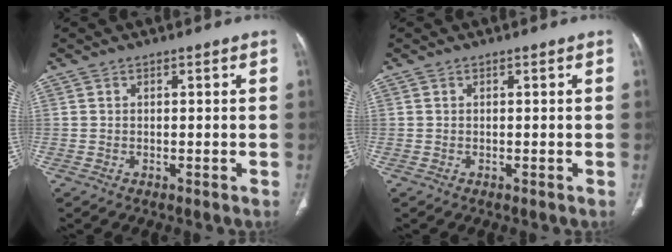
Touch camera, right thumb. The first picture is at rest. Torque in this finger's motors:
{"motor_torque": [0.00, 0.00, -0.03, 0.02, 0.00]}